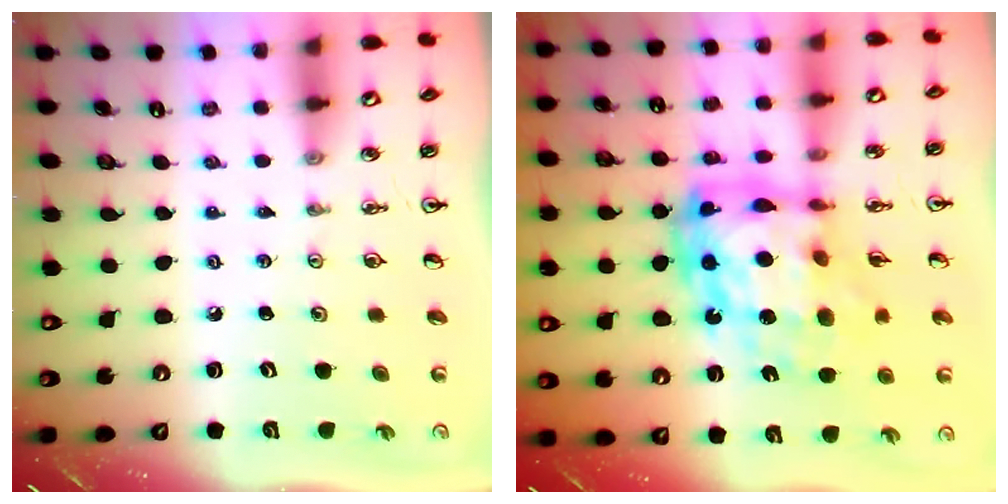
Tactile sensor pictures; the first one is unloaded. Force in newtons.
{"total": 21.1, "press": 21.0, "slide": 2.4}